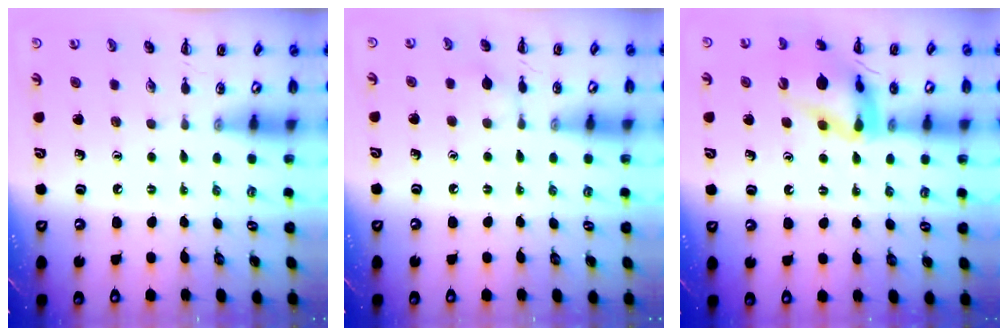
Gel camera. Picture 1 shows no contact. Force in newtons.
{"total": 4.0, "press": 4.0, "slide": 0.7}
{"total": 13.2, "press": 13.1, "slide": 1.7}